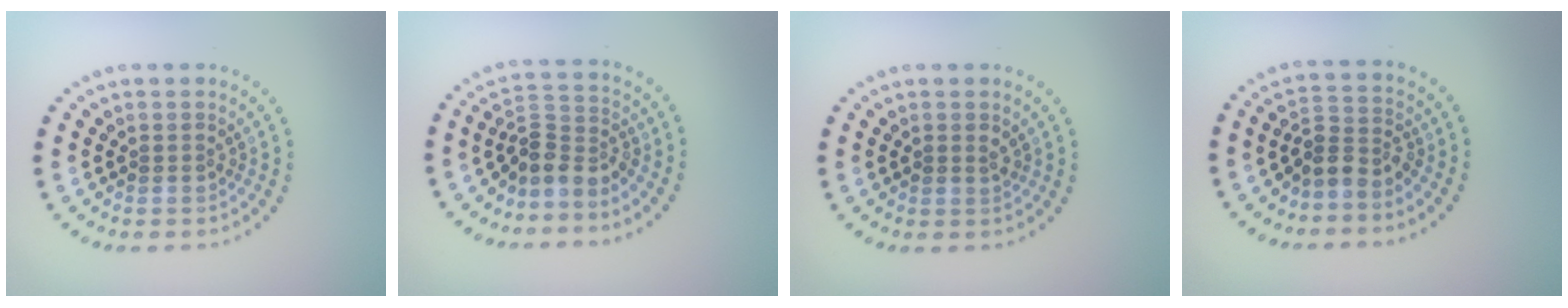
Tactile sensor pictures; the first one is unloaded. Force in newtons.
{"total": 3.3, "press": 2.3, "slide": 2.3}
{"total": 0.8, "press": 0.8, "slide": 0.2}
{"total": 2.8, "press": 2.1, "slide": 1.8}